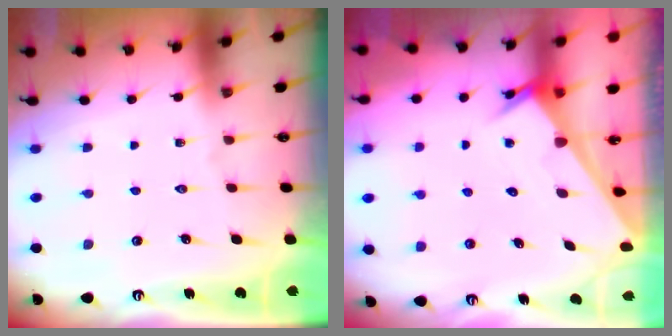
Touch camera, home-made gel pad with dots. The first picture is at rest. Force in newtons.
{"total": 2.5, "press": 2.5, "slide": 0.1}